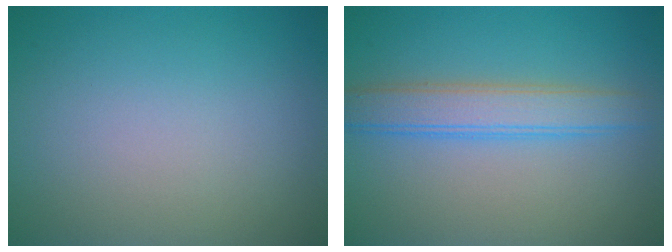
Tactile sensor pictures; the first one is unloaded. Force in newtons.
{"total": 3.8, "press": 3.8, "slide": 0.1}